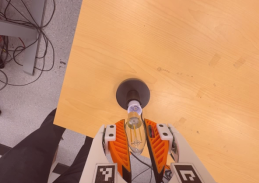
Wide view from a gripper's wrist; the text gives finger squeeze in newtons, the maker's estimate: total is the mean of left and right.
{"total": 15.5, "left": 15.9, "right": 15.2}